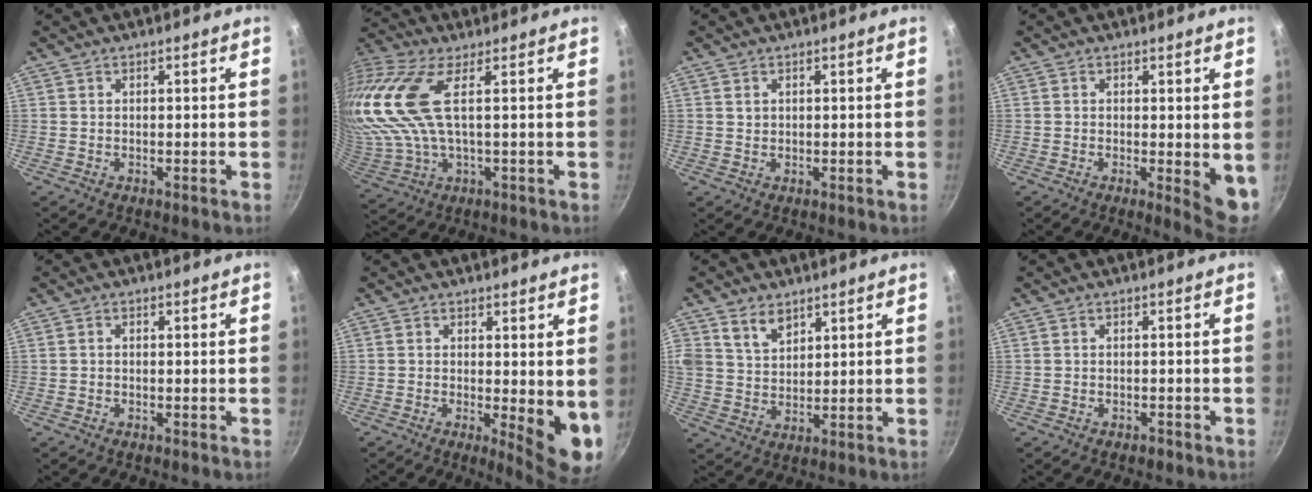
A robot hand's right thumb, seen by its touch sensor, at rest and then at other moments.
{"total": 16.7, "force": [3.6, 6.8, 14.8], "torque": [-0.327, 0.004, 0.074]}
{"total": 1.1, "force": [0.4, 0.9, 0.4], "torque": [-0.006, 0.002, 0.008]}
{"total": 5.6, "force": [0.0, 2.0, 5.3], "torque": [-0.064, -0.012, 0.000]}
{"total": 0.7, "force": [-0.3, 0.5, 0.4], "torque": [-0.008, 0.006, -0.005]}
{"total": 7.9, "force": [-0.3, 2.5, 7.5], "torque": [-0.093, -0.018, 0.000]}
{"total": 6.2, "force": [3.7, 4.0, 3.0], "torque": [-0.040, -0.020, 0.074]}
{"total": 1.1, "force": [-0.8, 0.5, 0.4], "torque": [-0.008, 0.012, -0.010]}